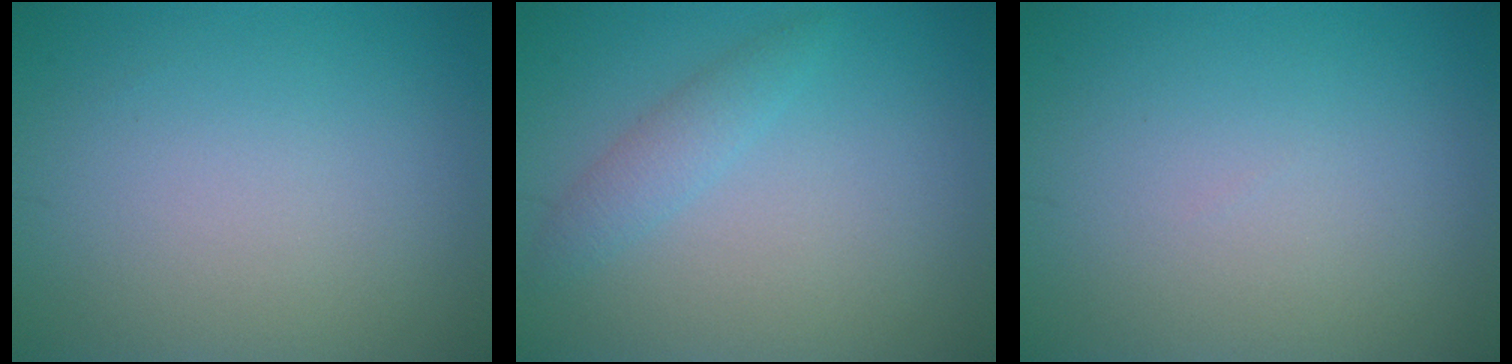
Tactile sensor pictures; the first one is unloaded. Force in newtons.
{"total": 1.8, "press": 1.8, "slide": 0.1}
{"total": 0.0}